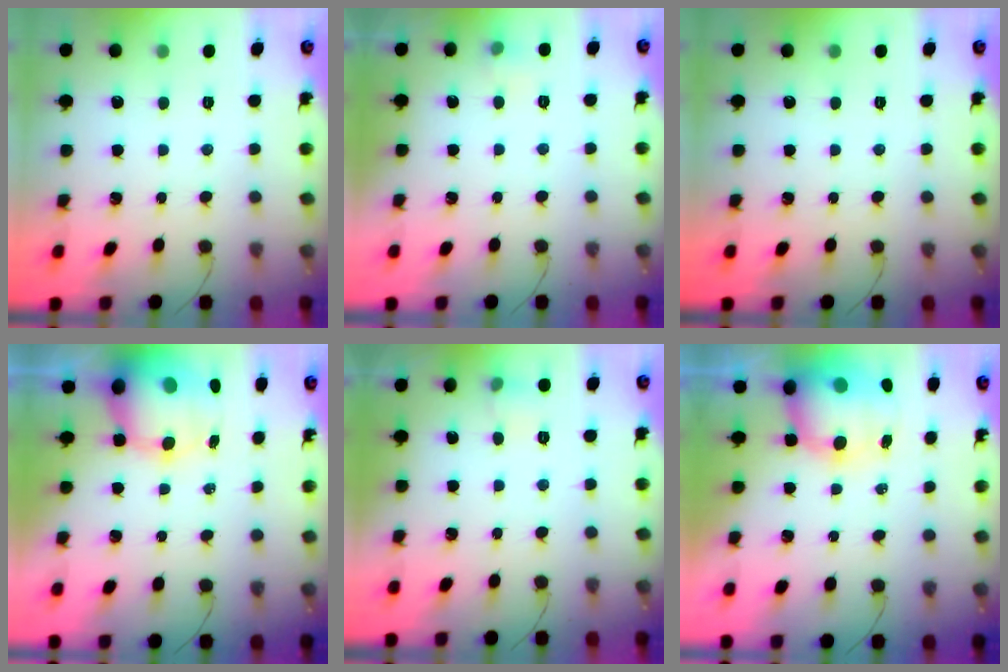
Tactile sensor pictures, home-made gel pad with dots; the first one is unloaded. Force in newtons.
{"total": 4.8, "press": 4.6, "slide": 1.5}
{"total": 0.0}
{"total": 11.9, "press": 11.5, "slide": 3.0}
{"total": 5.3, "press": 5.1, "slide": 1.4}
{"total": 10.9, "press": 10.5, "slide": 2.6}